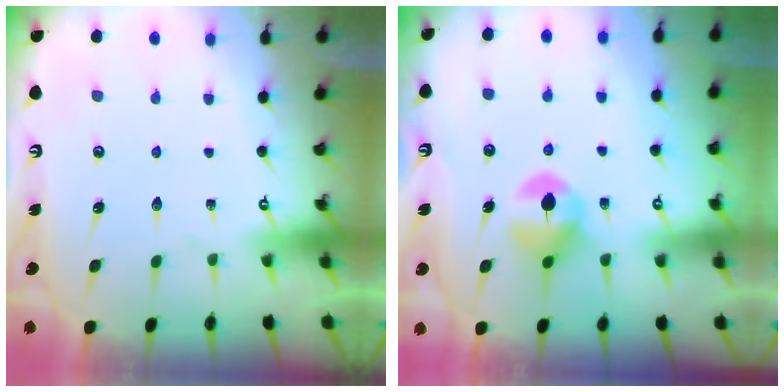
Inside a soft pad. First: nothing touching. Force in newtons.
{"total": 8.5, "press": 8.4, "slide": 0.4}